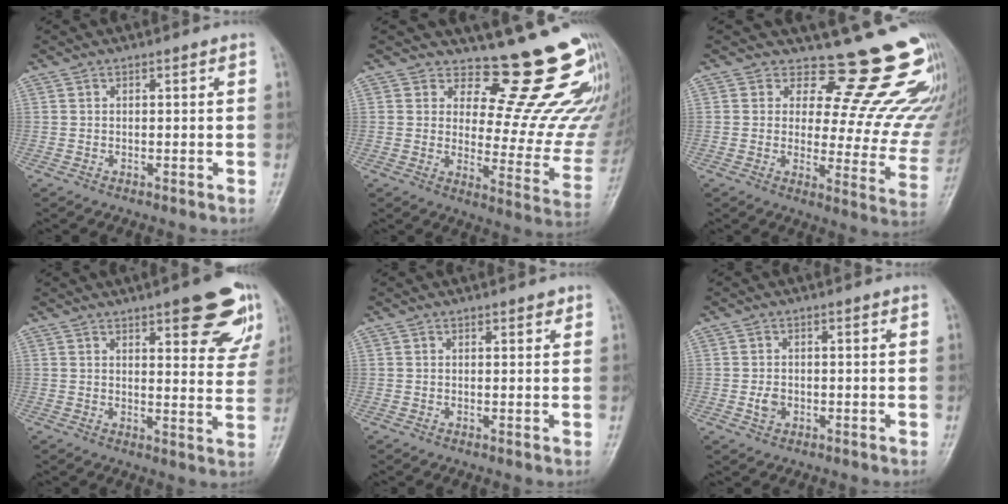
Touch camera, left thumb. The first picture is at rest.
{"total": 17.5, "force": [14.9, 5.1, 7.7], "torque": [-0.042, -0.159, 0.177]}
{"total": 18.5, "force": [15.8, 6.0, 7.6], "torque": [-0.035, -0.141, 0.176]}
{"total": 14.1, "force": [7.6, 4.5, 10.9], "torque": [-0.094, -0.034, 0.094]}
{"total": 1.3, "force": [0.9, 0.6, 0.8], "torque": [-0.003, -0.003, 0.009]}
{"total": 2.3, "force": [-0.5, 1.8, 1.3], "torque": [-0.017, 0.002, -0.011]}